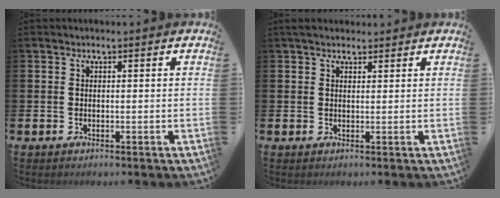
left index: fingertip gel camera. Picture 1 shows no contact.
{"total": 2.4, "force": [2.1, 1.0, 0.5], "torque": [0.004, -0.006, 0.035]}